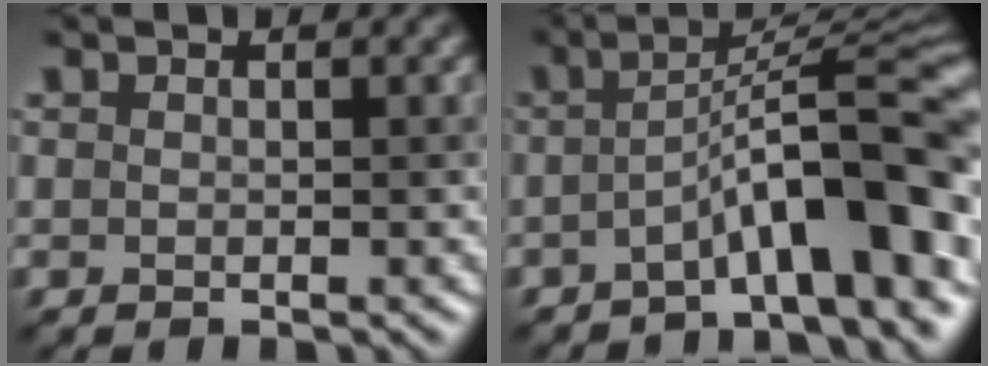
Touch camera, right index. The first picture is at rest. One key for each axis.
{"total": 9.6, "fx": -3.3, "fy": 1.8, "fz": 8.9, "tx": -0.109, "ty": 0.028, "tz": -0.056}